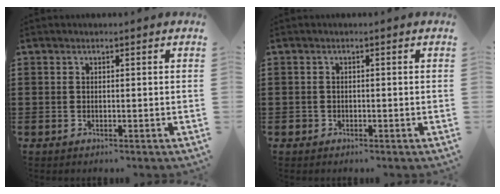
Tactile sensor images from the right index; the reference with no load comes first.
{"total": 0.7, "force": [-0.4, 0.6, 0.1], "torque": [-0.003, 0.003, -0.010]}